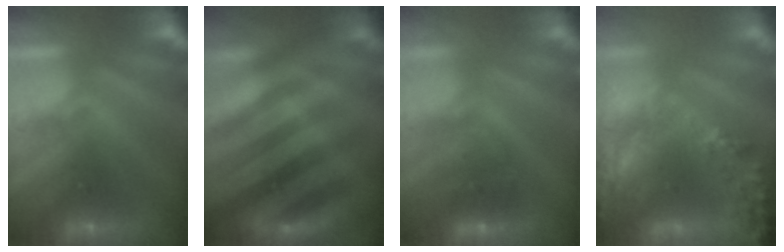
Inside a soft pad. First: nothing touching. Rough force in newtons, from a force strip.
{"total": 2.8}
{"total": 2.2}
{"total": 5.5}